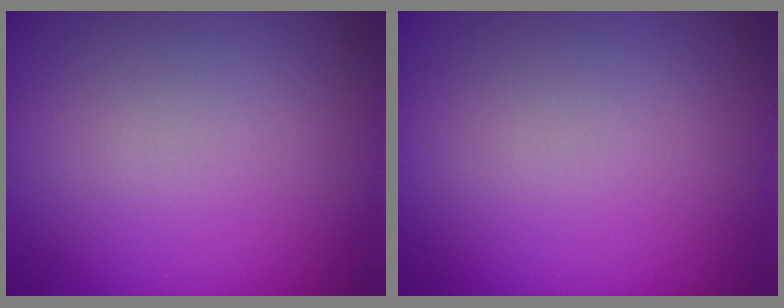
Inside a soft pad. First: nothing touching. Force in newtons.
{"total": 0.0}